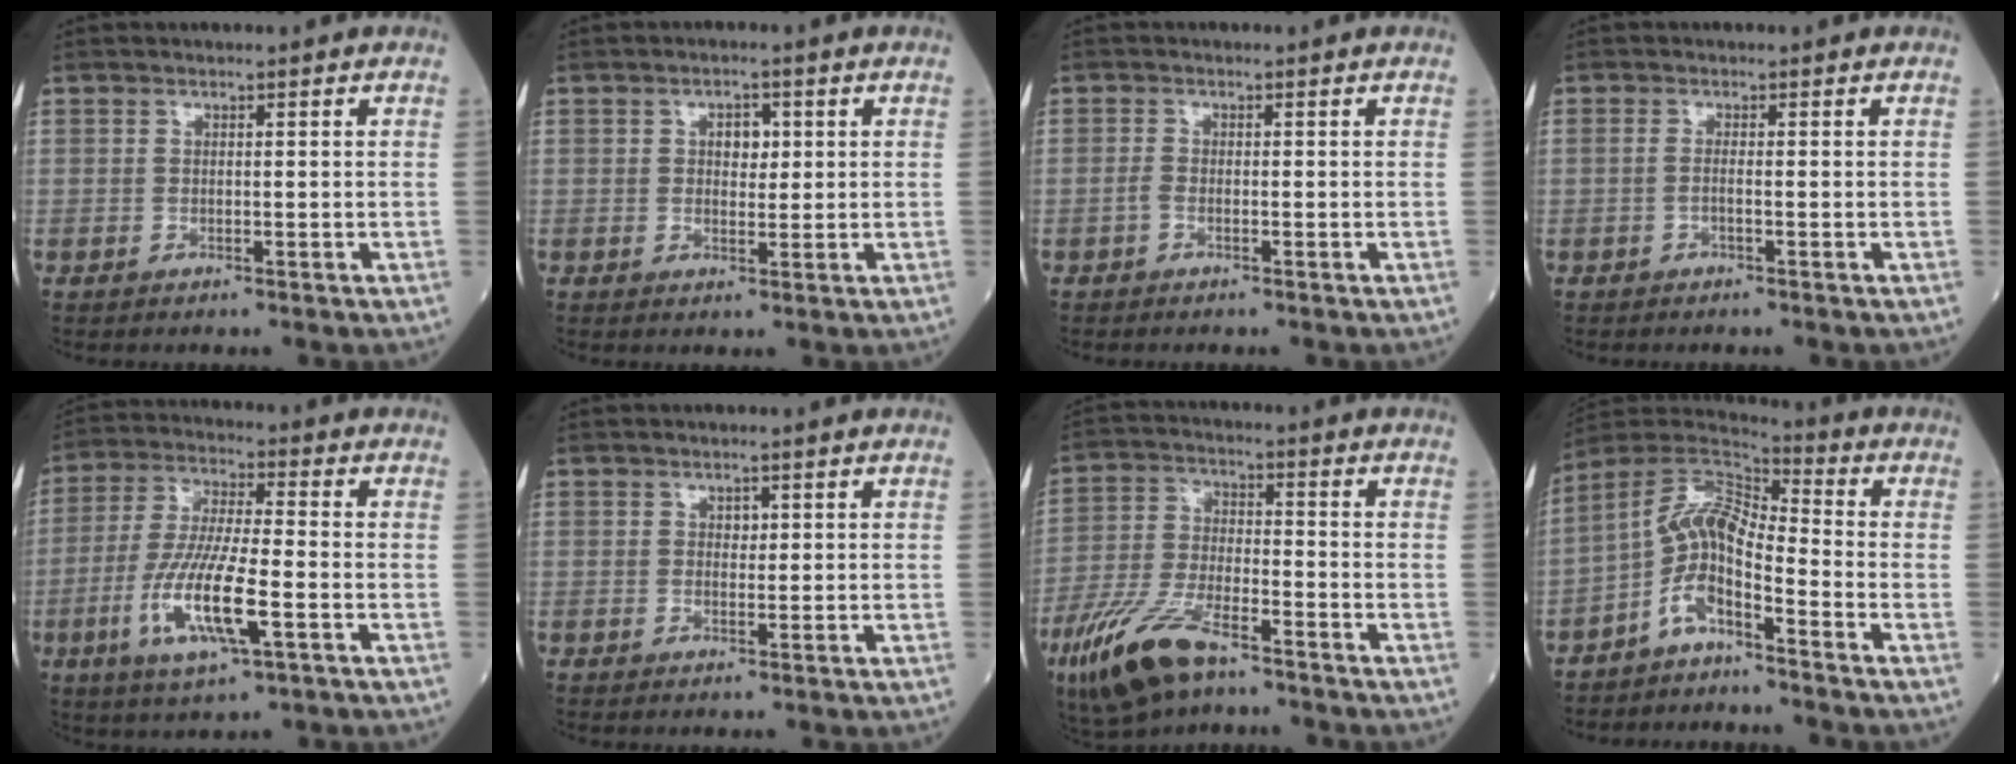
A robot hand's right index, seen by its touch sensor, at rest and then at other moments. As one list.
[{"total": 2.9, "force": [0.8, 1.8, 2.2], "torque": [-0.030, 0.004, 0.012]}, {"total": 0.8, "force": [-0.5, 0.2, 0.7], "torque": [-0.019, -0.001, -0.010]}, {"total": 0.8, "force": [-0.4, 0.0, 0.7], "torque": [-0.013, 0.002, -0.009]}, {"total": 12.6, "force": [-4.1, 1.9, 11.8], "torque": [-0.236, -0.015, -0.076]}, {"total": 1.1, "force": [0.4, 0.8, 0.7], "torque": [-0.007, -0.002, 0.006]}, {"total": 12.2, "force": [-8.2, 3.6, 8.4], "torque": [-0.179, -0.022, -0.156]}, {"total": 8.6, "force": [-4.4, 2.7, 7.0], "torque": [-0.146, 0.024, -0.090]}]